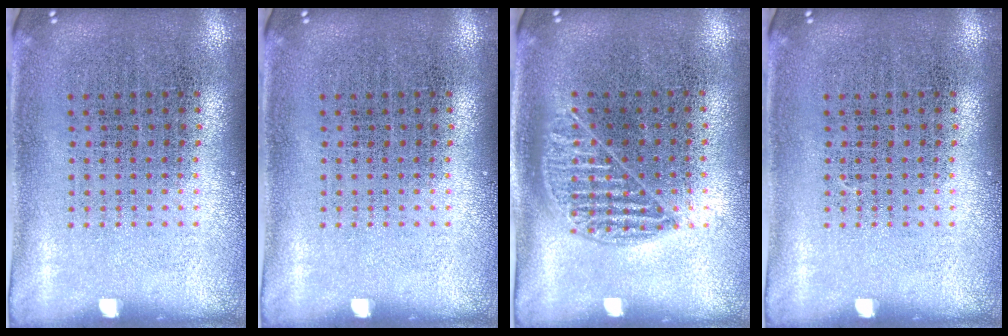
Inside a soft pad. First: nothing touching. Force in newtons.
{"total": 0.0}
{"total": 1.0, "press": 0.8, "slide": 0.6}
{"total": 0.0}